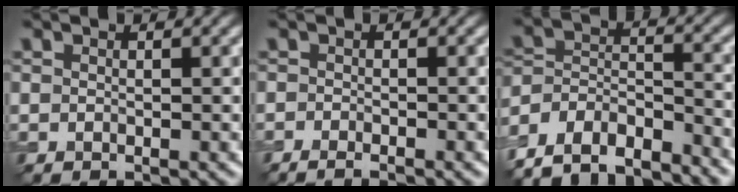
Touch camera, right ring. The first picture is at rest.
{"total": 1.6, "force": [-1.3, 0.2, 0.8], "torque": [-0.009, -0.003, -0.023]}
{"total": 9.6, "force": [-8.3, 3.5, 3.3], "torque": [-0.063, 0.002, -0.143]}